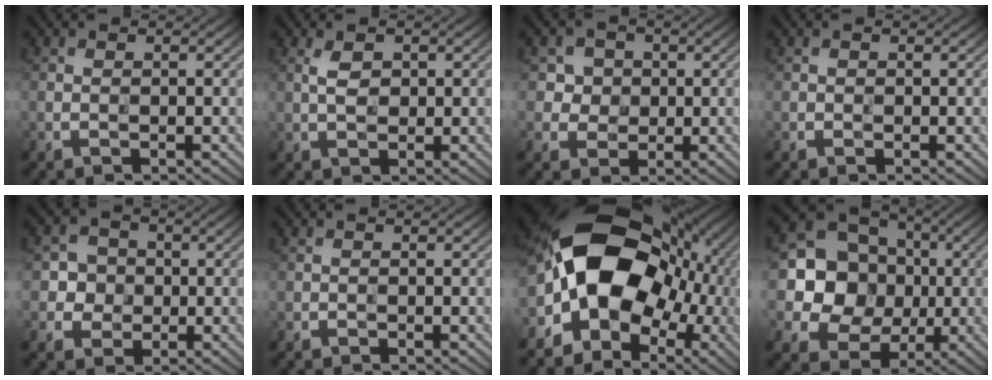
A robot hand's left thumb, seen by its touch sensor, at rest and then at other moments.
{"total": 2.0, "force": [0.7, 1.0, 1.6], "torque": [-0.040, 0.003, 0.015]}
{"total": 4.6, "force": [1.5, 4.2, 1.2], "torque": [-0.048, 0.007, 0.029]}
{"total": 0.0}
{"total": 3.6, "force": [-0.1, 3.5, 1.0], "torque": [-0.025, 0.009, -0.016]}
{"total": 0.0}
{"total": 17.8, "force": [-0.4, 13.5, 11.6], "torque": [-0.199, -0.008, -0.002]}
{"total": 12.9, "force": [0.6, 11.6, 5.6], "torque": [-0.157, 0.004, 0.012]}